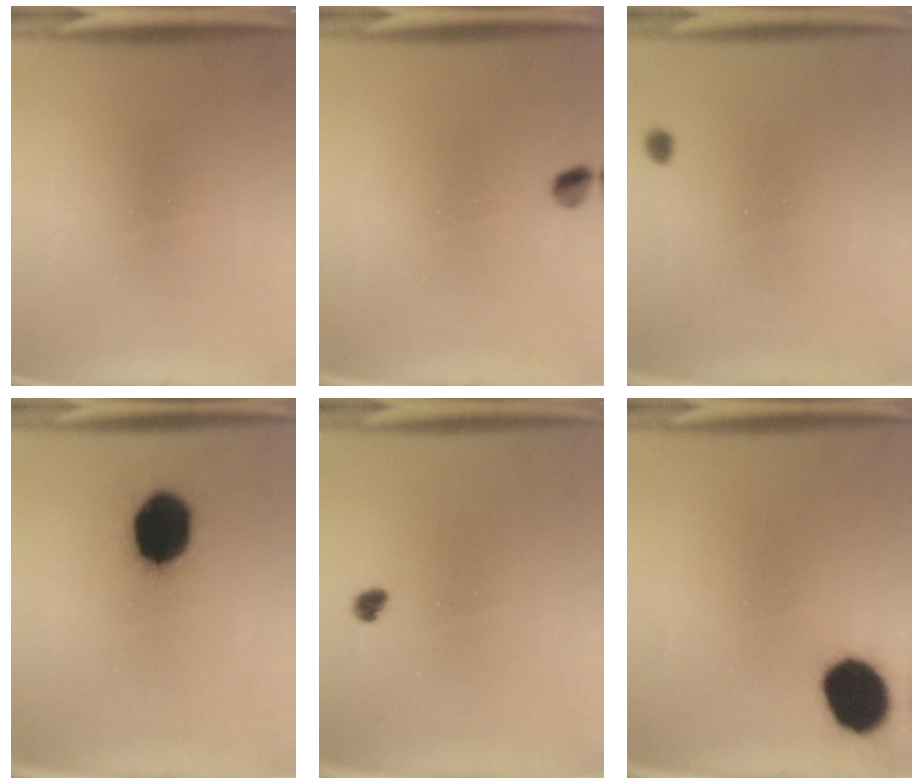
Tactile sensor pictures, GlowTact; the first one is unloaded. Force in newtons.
{"total": 2.3}
{"total": 0.9}
{"total": 16.3}
{"total": 1.7}
{"total": 13.2}